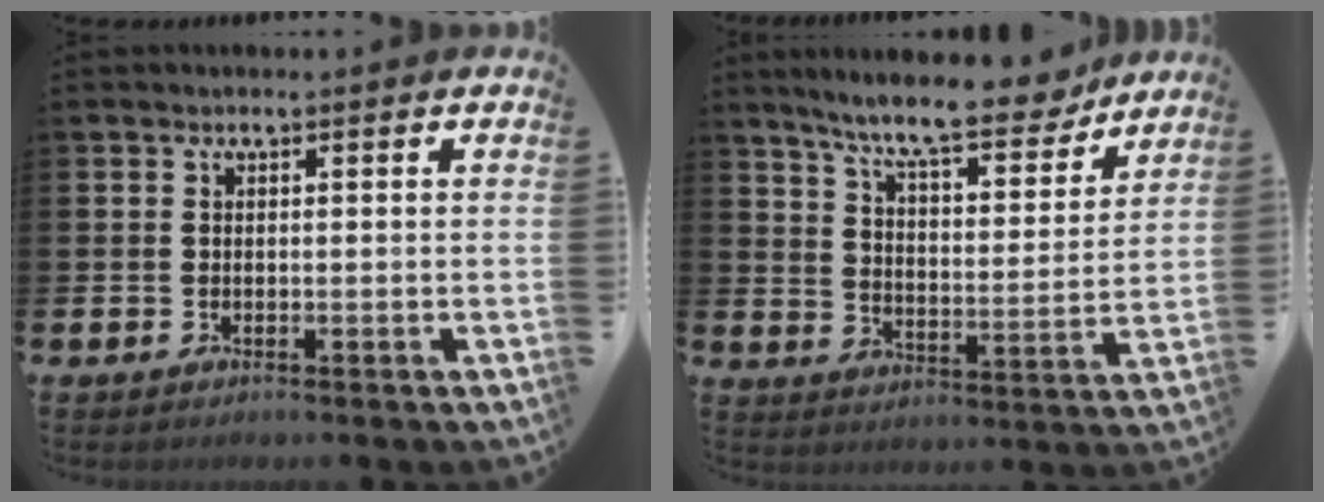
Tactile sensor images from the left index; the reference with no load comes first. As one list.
[{"total": 10.1, "force": [9.1, 1.6, 4.2], "torque": [-0.102, -0.050, 0.157]}]